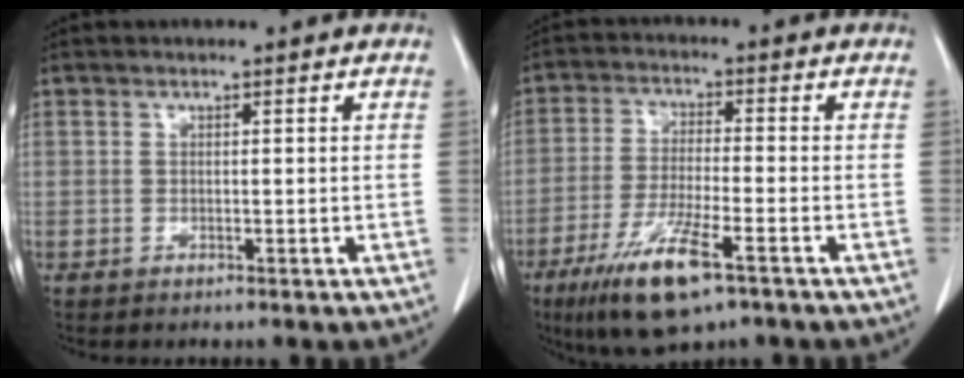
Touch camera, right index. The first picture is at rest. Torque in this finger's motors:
{"motor_torque": [1.23, -0.91, 0.53, 0.15]}